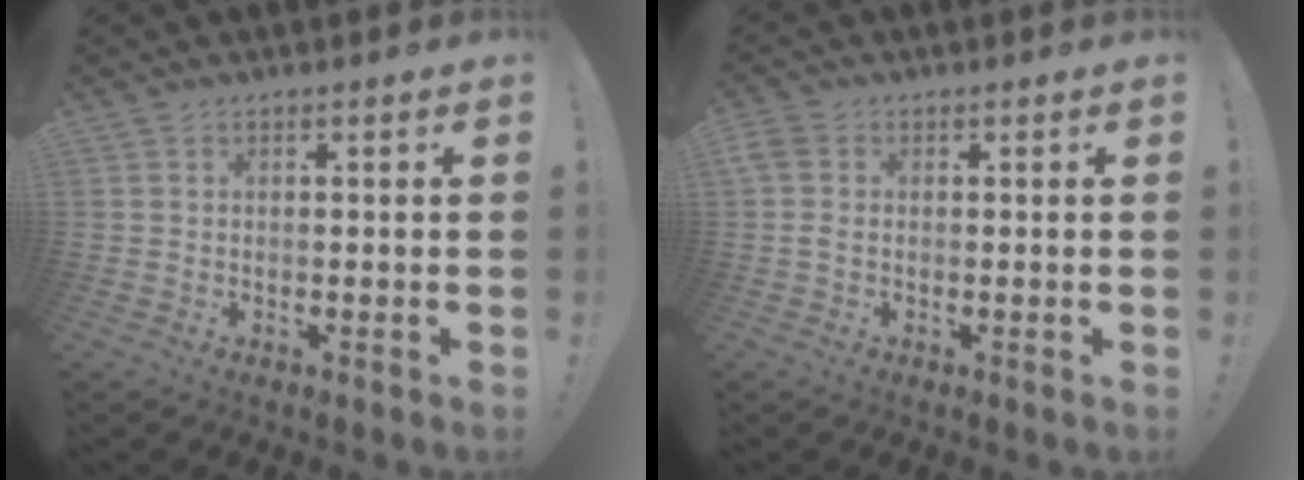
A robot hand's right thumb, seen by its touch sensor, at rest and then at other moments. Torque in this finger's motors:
{"motor_torque": [-0.07, 0.00, 0.44, -0.41, 0.16]}